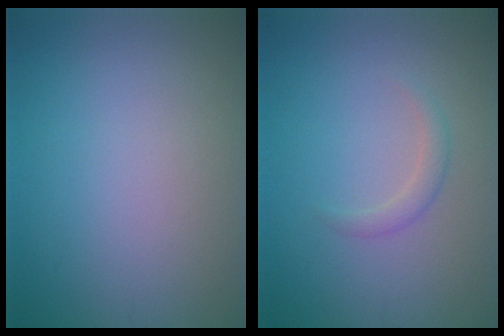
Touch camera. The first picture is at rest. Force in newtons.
{"total": 1.3, "press": 1.3, "slide": 0.1}